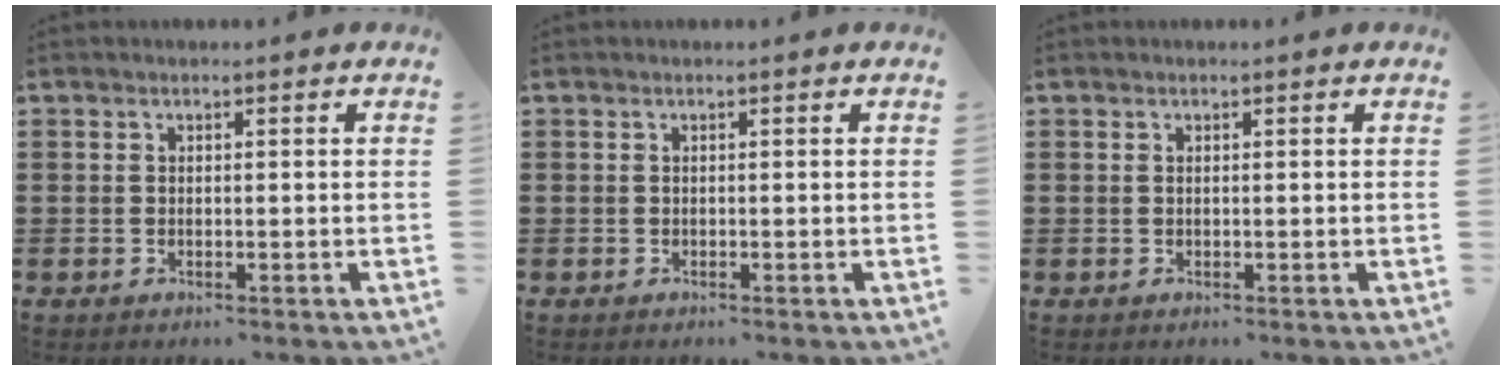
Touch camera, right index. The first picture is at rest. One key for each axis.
{"total": 0.0}
{"total": 0.0}